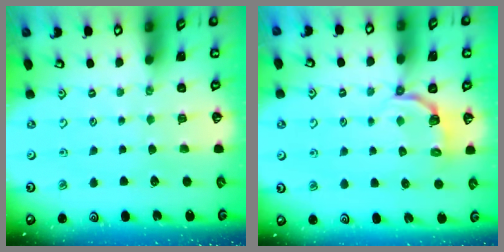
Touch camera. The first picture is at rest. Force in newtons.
{"total": 3.7, "press": 2.0, "slide": 3.1}